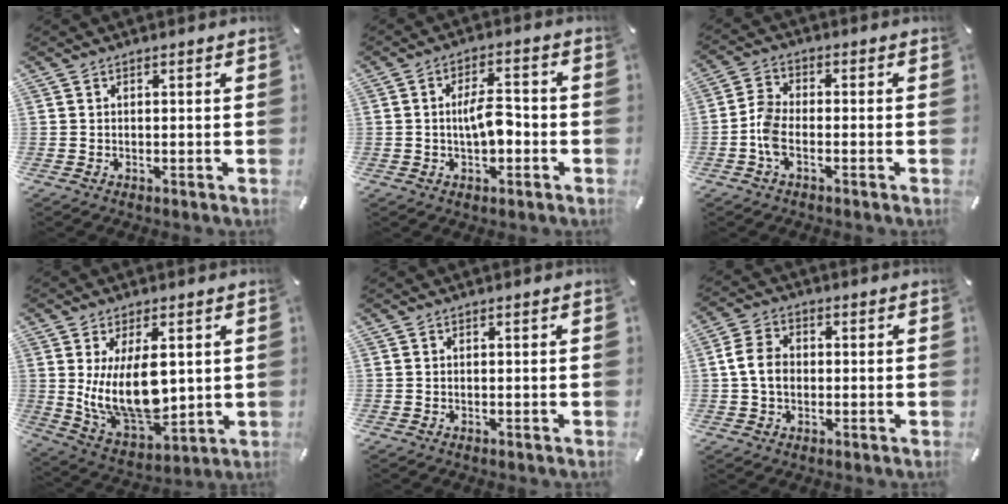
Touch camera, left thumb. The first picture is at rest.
{"total": 7.7, "force": [-1.1, 4.0, 6.4], "torque": [-0.109, 0.012, -0.021]}
{"total": 5.9, "force": [-2.0, 3.3, 4.4], "torque": [-0.095, 0.007, -0.039]}
{"total": 16.1, "force": [2.8, 8.8, 13.2], "torque": [-0.241, -0.029, 0.050]}
{"total": 0.0}
{"total": 7.0, "force": [-0.2, 5.7, 4.1], "torque": [-0.082, 0.013, -0.004]}